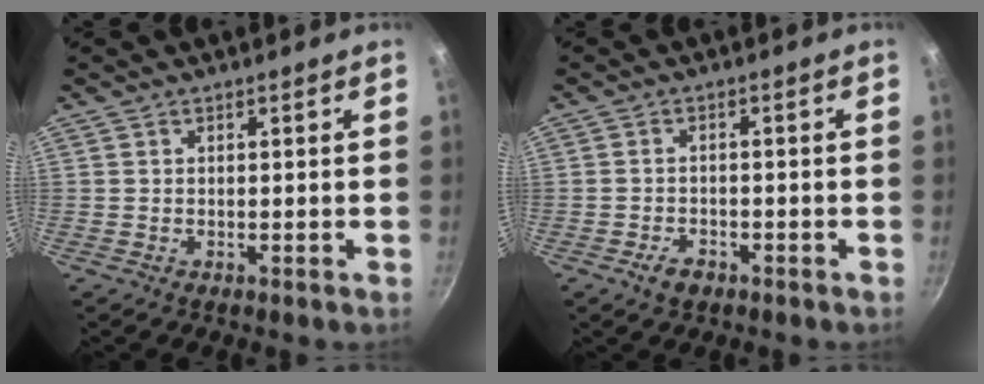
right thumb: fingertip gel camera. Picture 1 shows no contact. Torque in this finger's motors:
{"motor_torque": [-0.29, 0.04, -0.11, 0.05, 0.01]}